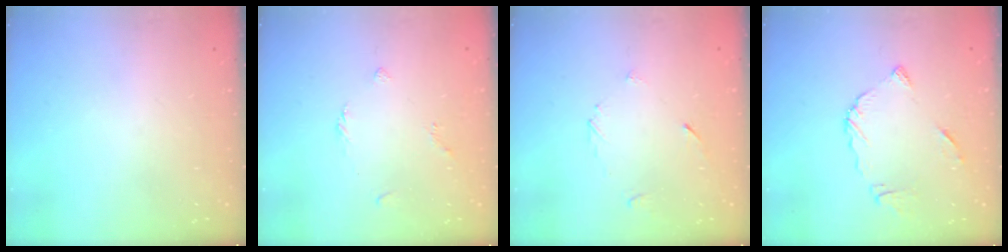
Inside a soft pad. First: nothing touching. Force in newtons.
{"total": 2.1, "press": 2.0, "slide": 0.6}
{"total": 4.0, "press": 3.9, "slide": 0.5}
{"total": 8.8, "press": 8.7, "slide": 0.9}